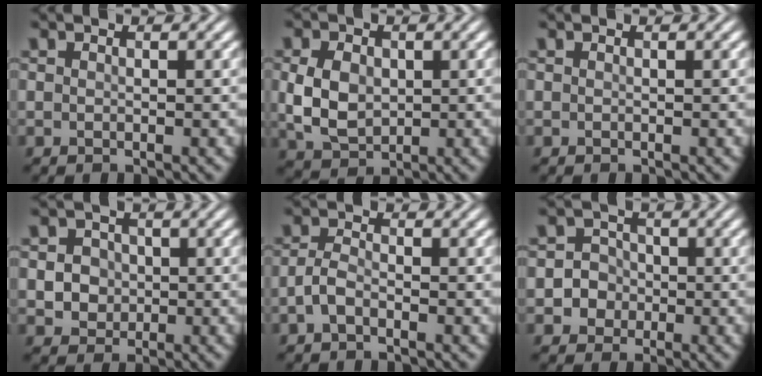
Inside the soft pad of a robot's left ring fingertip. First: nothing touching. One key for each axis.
{"total": 4.8, "fx": 0.2, "fy": 3.6, "fz": 3.2, "tx": -0.071, "ty": -0.002, "tz": 0.005}
{"total": 0.0}
{"total": 3.1, "fx": 0.1, "fy": 2.8, "fz": 1.3, "tx": -0.017, "ty": 0.002, "tz": -0.003}
{"total": 1.7, "fx": -0.9, "fy": 0.8, "fz": 1.3, "tx": -0.027, "ty": 0.004, "tz": -0.023}
{"total": 3.4, "fx": -0.6, "fy": 3.2, "fz": 0.8, "tx": 0.013, "ty": 0.012, "tz": -0.031}